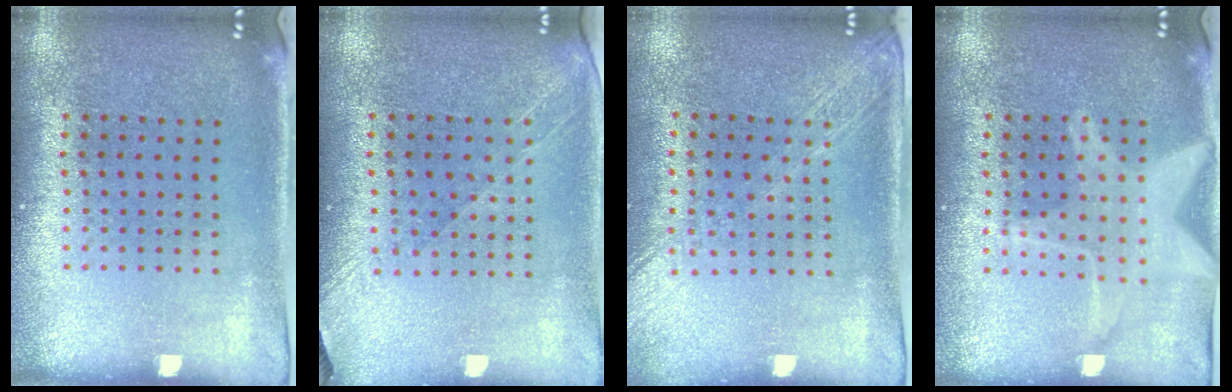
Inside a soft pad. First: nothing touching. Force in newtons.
{"total": 1.3, "press": 1.2, "slide": 0.6}
{"total": 1.8, "press": 1.5, "slide": 1.0}
{"total": 1.8, "press": 1.8, "slide": 0.1}